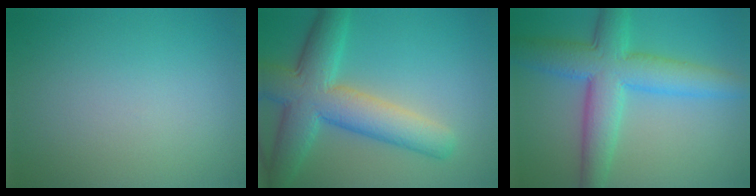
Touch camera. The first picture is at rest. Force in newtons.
{"total": 8.5, "press": 8.5, "slide": 0.3}
{"total": 7.7, "press": 7.7, "slide": 0.2}